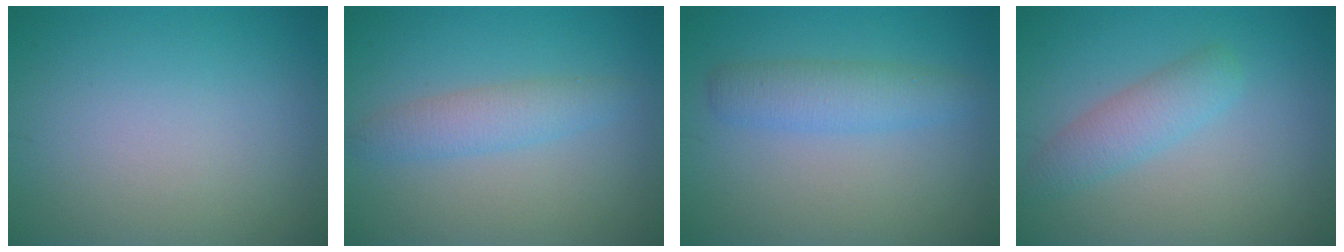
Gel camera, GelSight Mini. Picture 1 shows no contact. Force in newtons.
{"total": 2.5, "press": 2.5, "slide": 0.1}
{"total": 2.9, "press": 2.9, "slide": 0.1}
{"total": 2.9, "press": 2.9, "slide": 0.1}